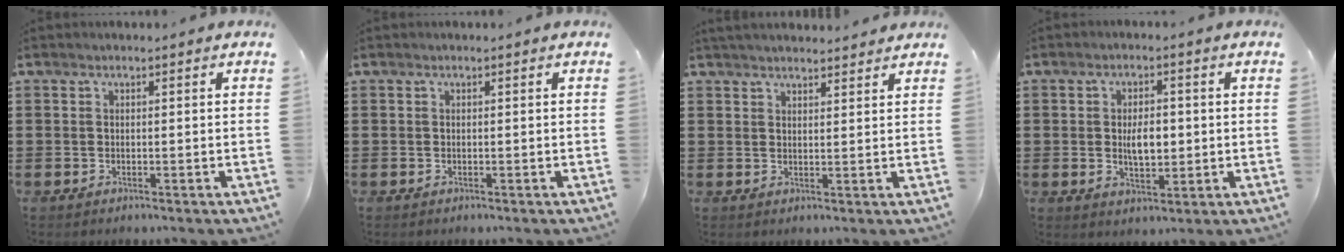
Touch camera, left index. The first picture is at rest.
{"total": 0.0}
{"total": 2.5, "force": [2.5, 0.2, 0.3], "torque": [-0.013, -0.002, 0.049]}
{"total": 4.6, "force": [0.1, 2.2, 4.0], "torque": [-0.061, -0.002, -0.004]}